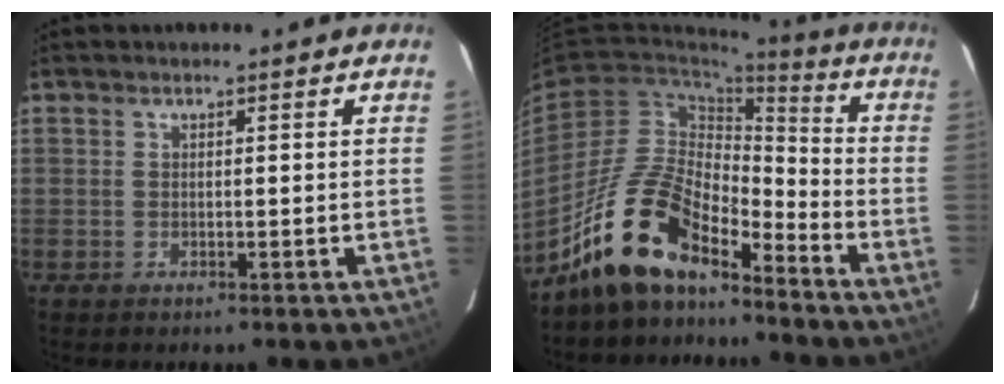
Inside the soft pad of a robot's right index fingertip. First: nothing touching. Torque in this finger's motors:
{"motor_torque": [0.75, -0.97, 1.05, 0.21]}